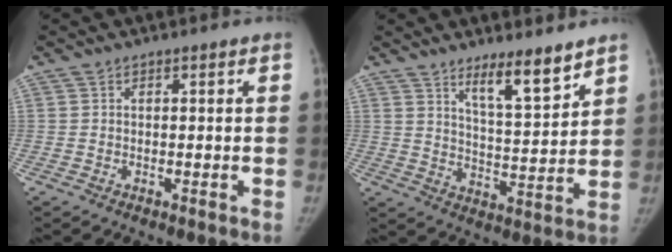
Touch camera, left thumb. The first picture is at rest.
{"total": 9.5, "force": [7.0, 1.8, 6.1], "torque": [-0.088, -0.062, 0.123]}